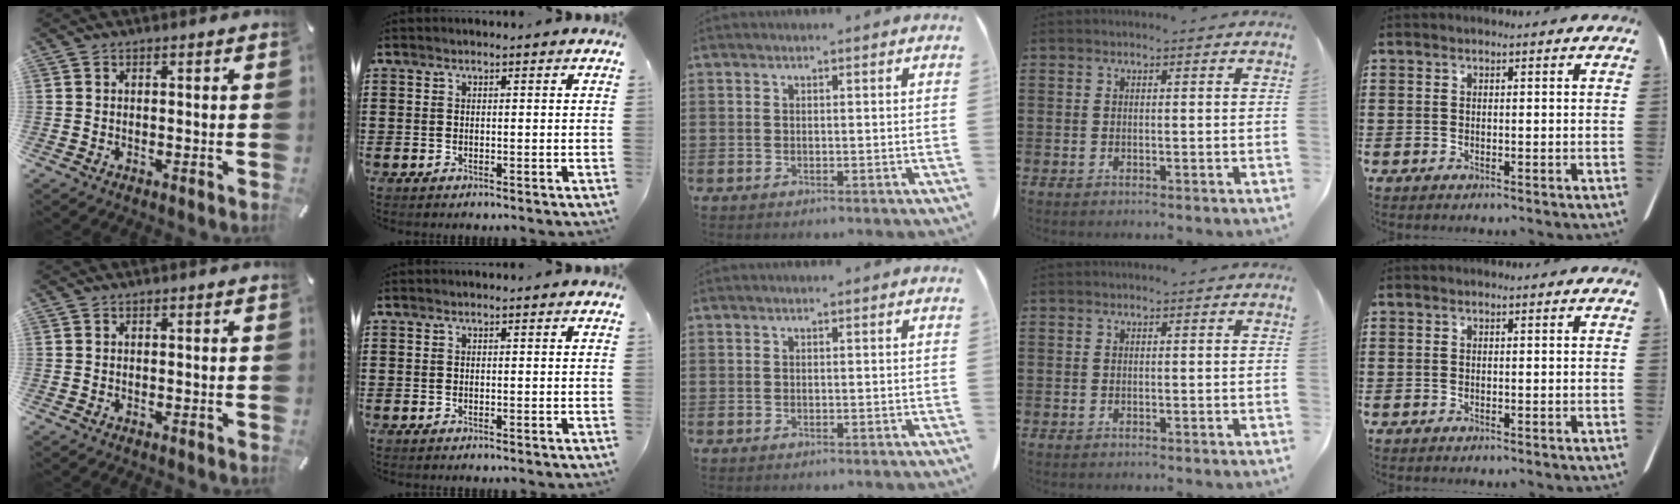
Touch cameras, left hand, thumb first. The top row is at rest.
{}